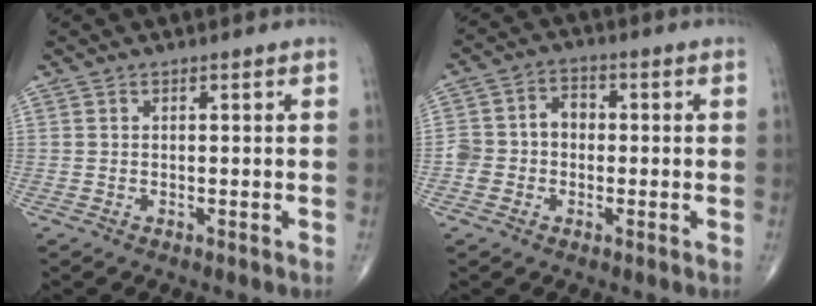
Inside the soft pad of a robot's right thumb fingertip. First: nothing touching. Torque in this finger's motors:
{"motor_torque": [0.91, 0.57, 0.33, -0.33, 0.13]}